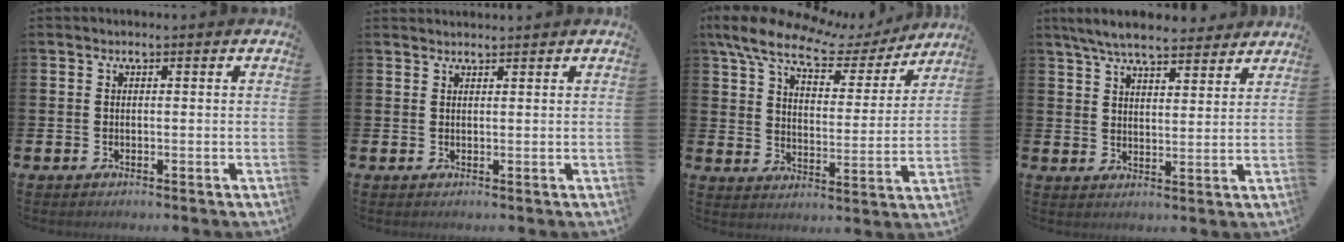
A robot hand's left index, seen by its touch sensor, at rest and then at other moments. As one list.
[{"total": 1.2, "force": [1.1, -0.1, 0.1], "torque": [0.003, -0.005, 0.021]}, {"total": 10.2, "force": [7.9, 4.0, 5.0], "torque": [-0.116, -0.047, 0.132]}, {"total": 7.0, "force": [6.6, 1.3, 2.2], "torque": [-0.045, -0.031, 0.116]}]